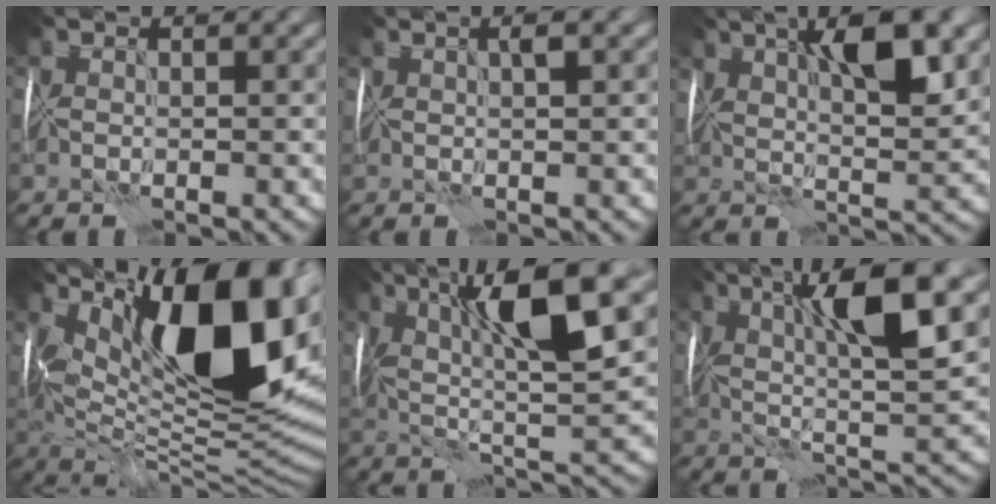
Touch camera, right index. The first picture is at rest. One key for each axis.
{"total": 1.4, "fx": 0.8, "fy": 0.0, "fz": 1.2, "tx": -0.021, "ty": 0.008, "tz": 0.013}
{"total": 8.6, "fx": 3.6, "fy": 3.0, "fz": 7.2, "tx": -0.121, "ty": 0.012, "tz": 0.059}
{"total": 17.3, "fx": 5.6, "fy": 7.1, "fz": 14.7, "tx": -0.211, "ty": 0.010, "tz": 0.091}
{"total": 11.4, "fx": 4.0, "fy": 2.9, "fz": 10.3, "tx": -0.179, "ty": 0.014, "tz": 0.067}
{"total": 10.3, "fx": 3.8, "fy": 2.3, "fz": 9.3, "tx": -0.155, "ty": 0.009, "tz": 0.065}